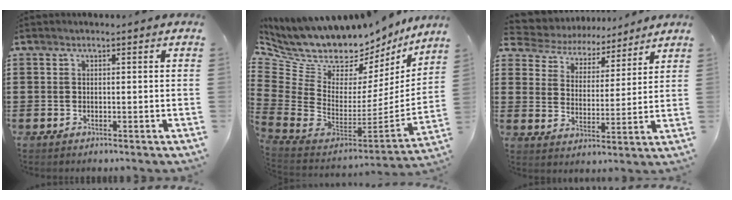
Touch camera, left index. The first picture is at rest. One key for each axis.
{"total": 9.4, "fx": 8.4, "fy": 3.6, "fz": 2.3, "tx": -0.108, "ty": -0.088, "tz": 0.149}
{"total": 4.8, "fx": 4.5, "fy": 1.7, "fz": 0.3, "tx": -0.038, "ty": -0.029, "tz": 0.074}